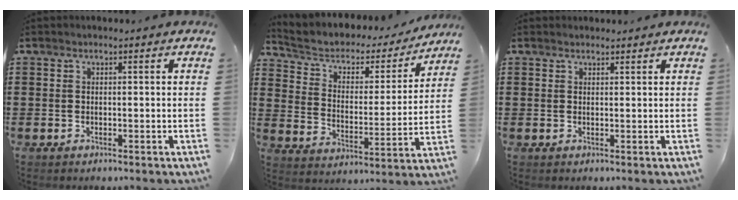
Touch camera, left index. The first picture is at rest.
{"total": 4.1, "force": [2.8, 2.5, 1.8], "torque": [-0.056, -0.020, 0.037]}
{"total": 1.0, "force": [1.0, 0.2, 0.1], "torque": [-0.004, 0.001, 0.019]}